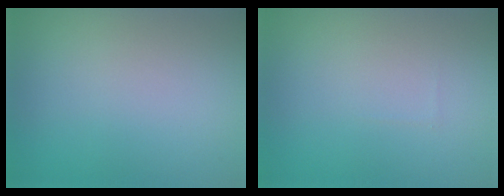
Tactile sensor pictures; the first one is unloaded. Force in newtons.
{"total": 0.0}